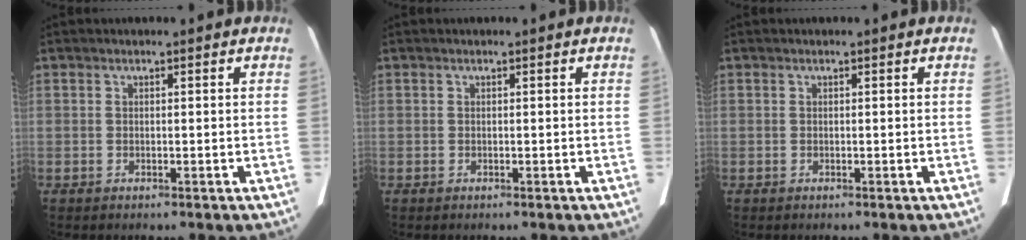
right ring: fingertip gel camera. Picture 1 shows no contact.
{"total": 0.0}
{"total": 0.0}